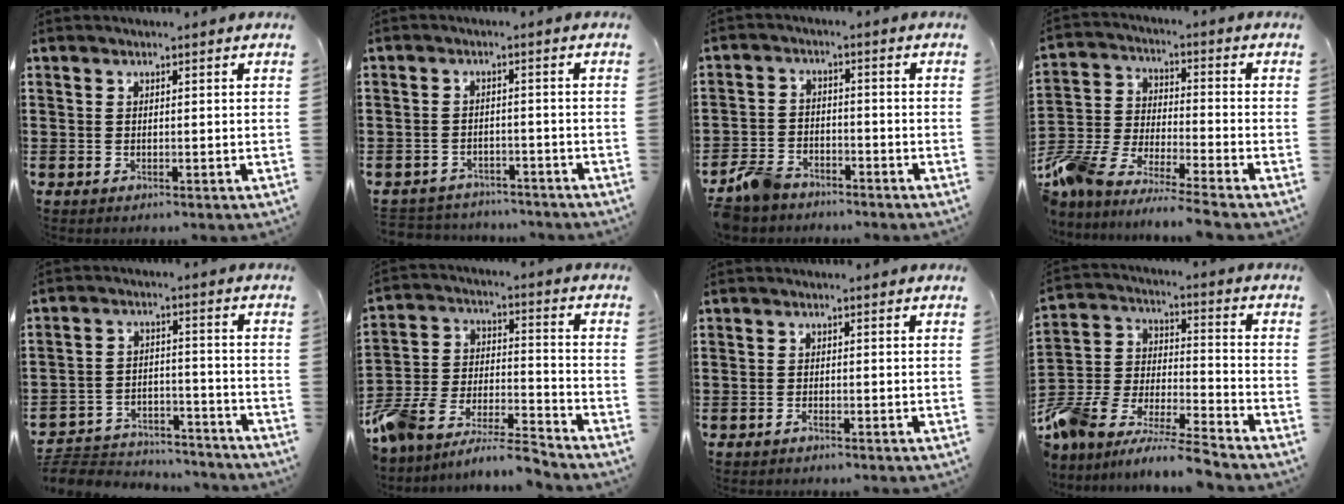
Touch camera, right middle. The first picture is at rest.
{"total": 3.0, "force": [-3.0, 0.5, -0.4], "torque": [-0.001, -0.002, -0.066]}
{"total": 5.0, "force": [-4.5, 1.7, 1.3], "torque": [-0.050, 0.003, -0.098]}
{"total": 7.5, "force": [-7.3, 0.6, 1.9], "torque": [-0.067, -0.007, -0.154]}
{"total": 5.3, "force": [-5.2, 0.8, 0.5], "torque": [-0.015, 0.007, -0.107]}
{"total": 8.8, "force": [-8.5, 1.3, 1.9], "torque": [-0.035, 0.015, -0.170]}
{"total": 0.8, "force": [-0.7, -0.1, 0.3], "torque": [-0.010, -0.006, -0.011]}
{"total": 9.3, "force": [-9.0, 0.8, 2.5], "torque": [-0.059, 0.005, -0.185]}